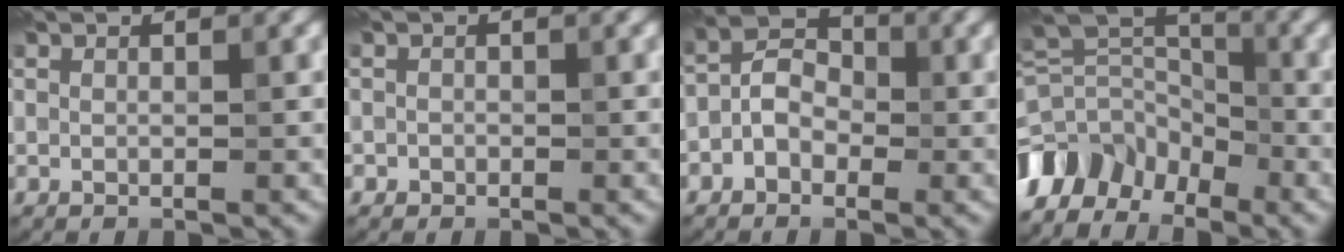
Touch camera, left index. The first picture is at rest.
{"total": 0.7, "force": [-0.3, 0.6, 0.0], "torque": [0.007, -0.004, -0.006]}
{"total": 3.1, "force": [-1.1, 2.3, 1.7], "torque": [-0.029, 0.010, -0.029]}
{"total": 7.5, "force": [-4.9, 4.6, 3.2], "torque": [-0.060, 0.007, -0.108]}